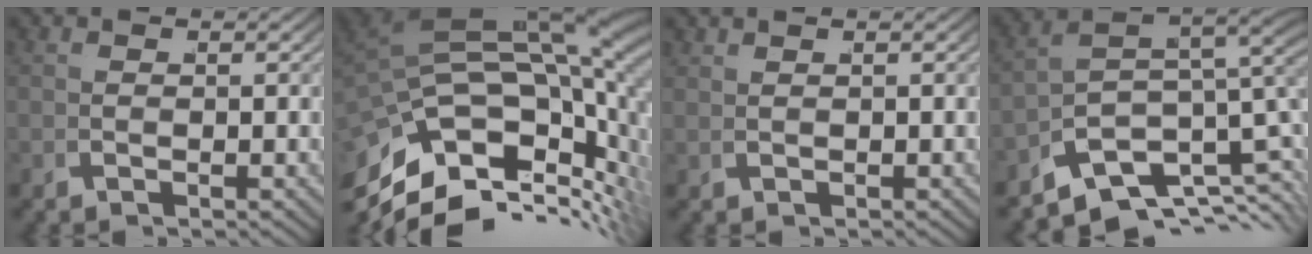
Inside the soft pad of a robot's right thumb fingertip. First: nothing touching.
{"total": 19.4, "force": [-1.0, 13.0, 14.4], "torque": [-0.228, 0.004, -0.019]}
{"total": 0.9, "force": [0.8, -0.1, 0.2], "torque": [0.004, 0.004, 0.020]}
{"total": 14.0, "force": [-2.2, 9.6, 9.9], "torque": [-0.167, -0.022, -0.039]}